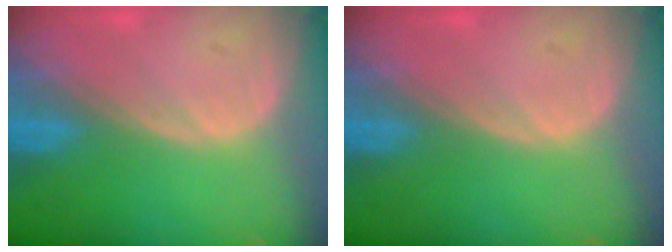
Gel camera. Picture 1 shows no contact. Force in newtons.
{"total": 0.0}